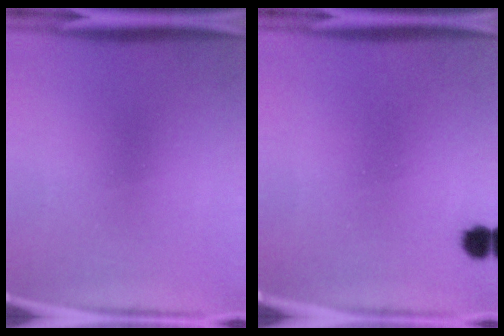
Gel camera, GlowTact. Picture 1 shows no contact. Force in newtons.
{"total": 2.3}